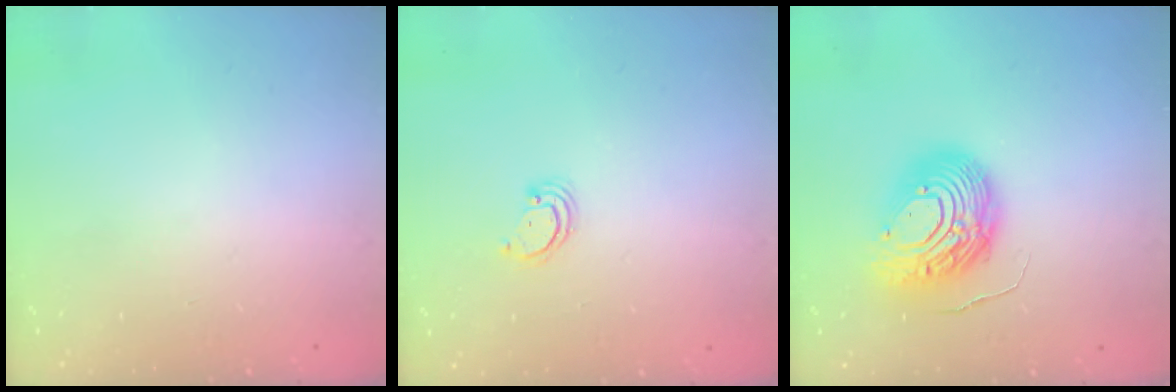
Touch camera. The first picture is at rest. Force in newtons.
{"total": 1.7, "press": 1.7, "slide": 0.1}
{"total": 13.5, "press": 13.4, "slide": 1.7}